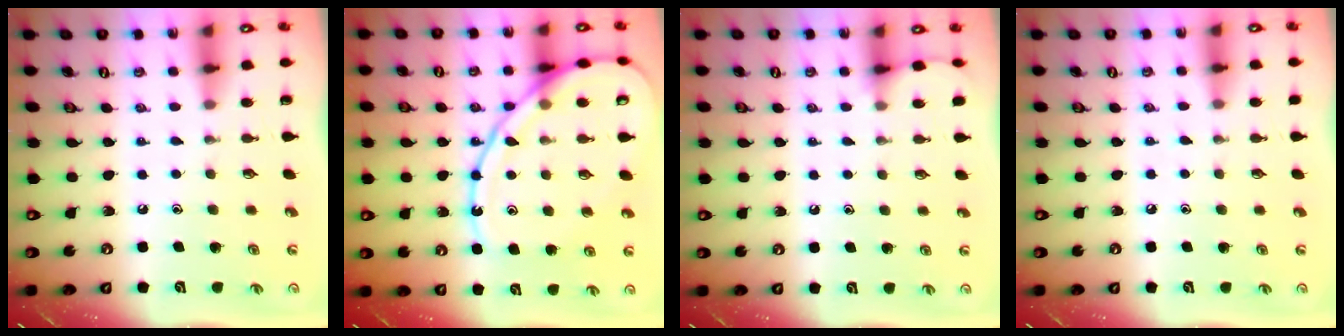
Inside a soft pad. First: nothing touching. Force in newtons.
{"total": 16.9, "press": 16.8, "slide": 1.8}
{"total": 3.8, "press": 3.8, "slide": 0.5}
{"total": 2.9, "press": 2.9, "slide": 0.5}